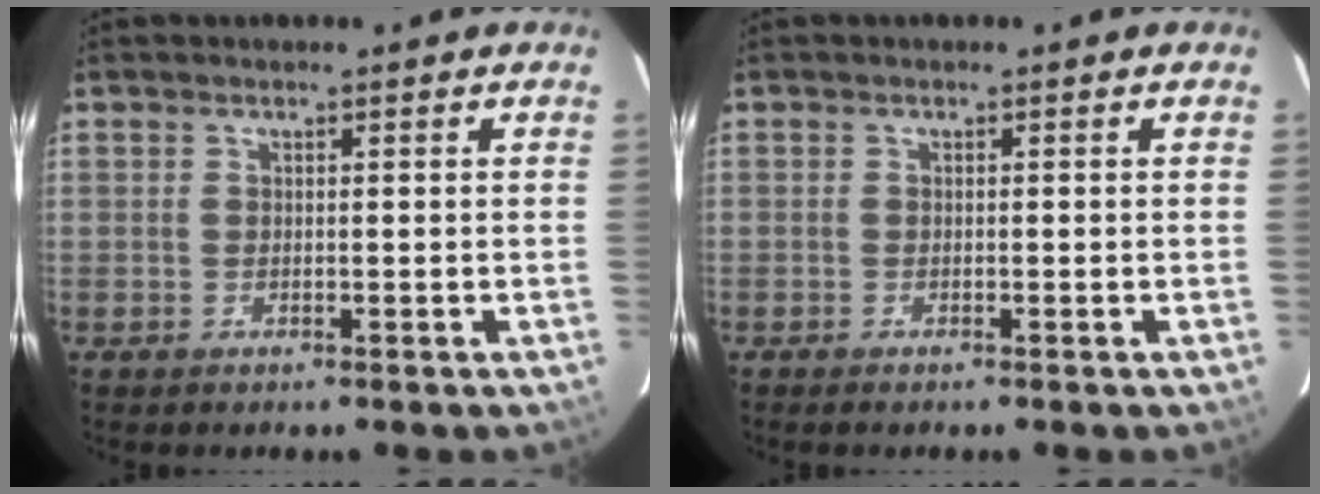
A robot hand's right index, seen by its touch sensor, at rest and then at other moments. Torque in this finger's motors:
{"motor_torque": [-0.04, 0.02, 0.08, 0.01]}